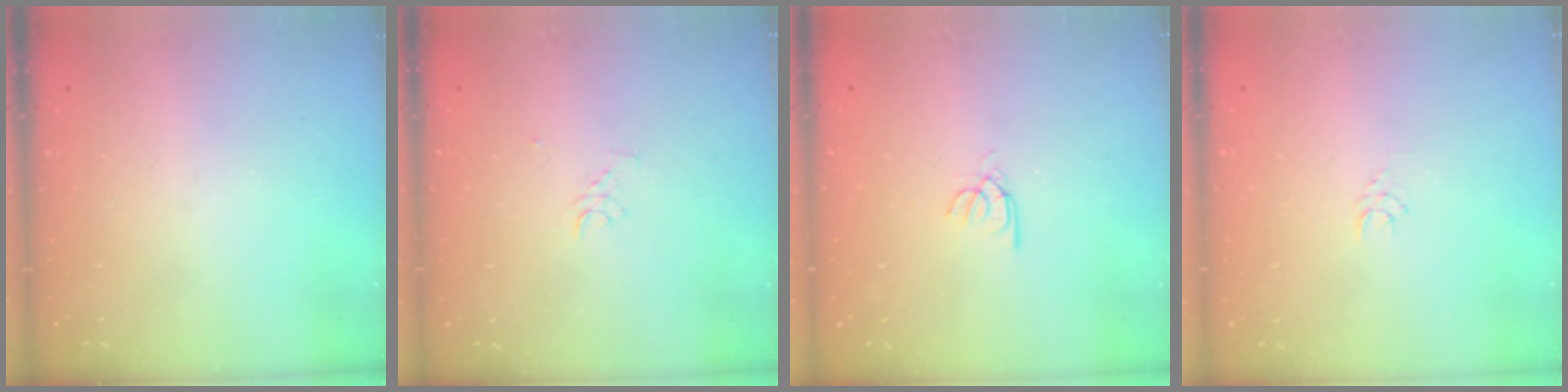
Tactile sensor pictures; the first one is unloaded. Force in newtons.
{"total": 2.6, "press": 2.6, "slide": 0.1}
{"total": 2.6, "press": 2.6, "slide": 0.2}
{"total": 4.8, "press": 4.8, "slide": 0.3}